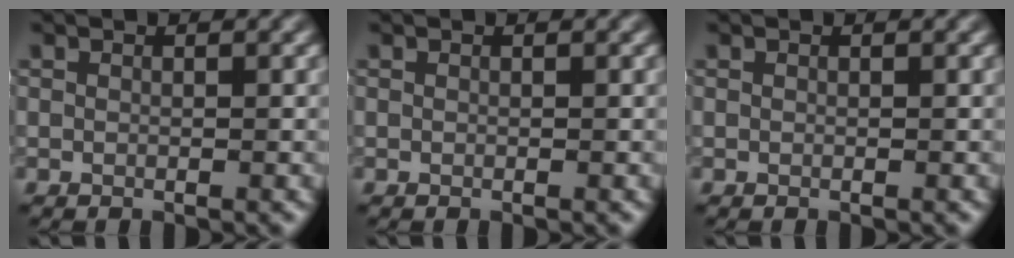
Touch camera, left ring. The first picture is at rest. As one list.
[{"total": 0.0}, {"total": 0.0}]